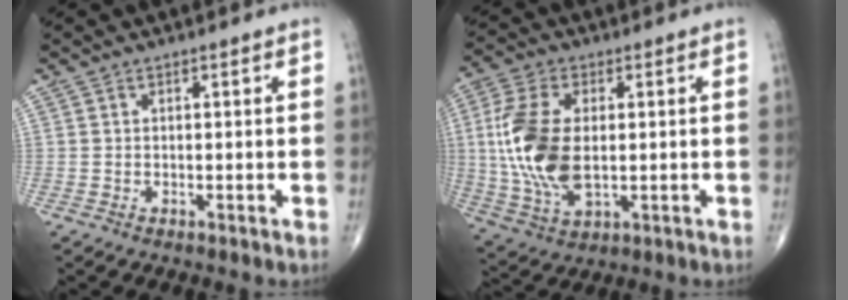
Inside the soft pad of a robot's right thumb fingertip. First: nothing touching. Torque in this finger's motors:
{"motor_torque": [-0.03, 0.66, 1.72, 0.42, 0.56]}